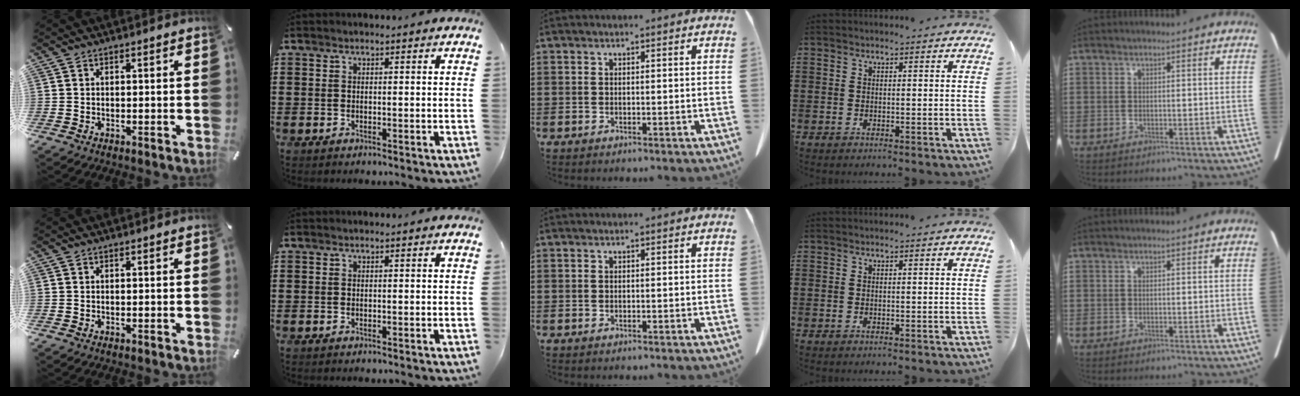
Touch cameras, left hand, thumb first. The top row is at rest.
{}